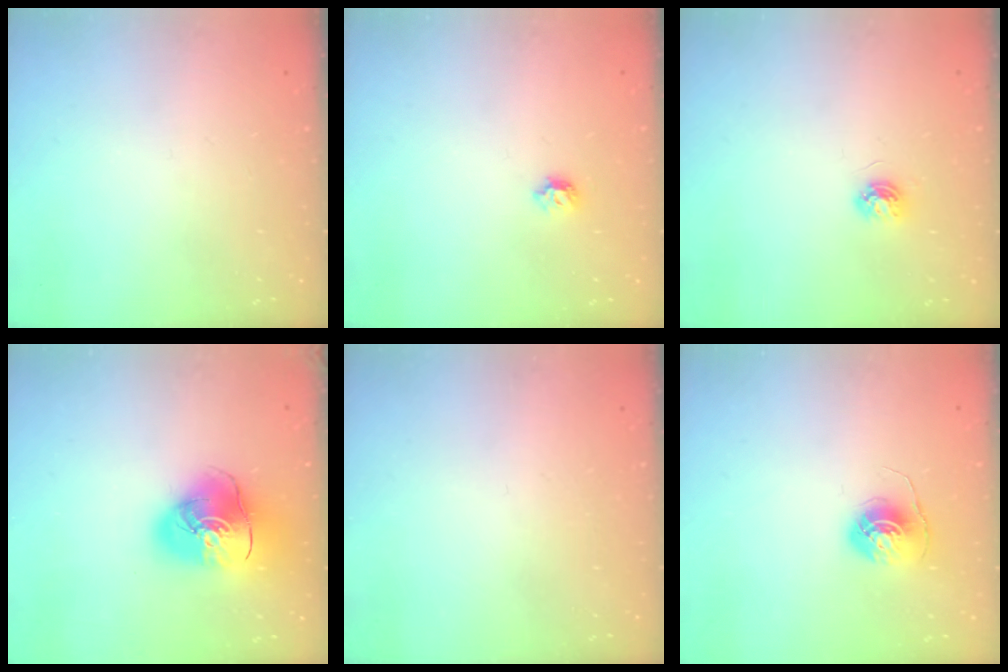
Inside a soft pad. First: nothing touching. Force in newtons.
{"total": 5.9, "press": 5.8, "slide": 0.9}
{"total": 5.2, "press": 5.1, "slide": 0.6}
{"total": 14.7, "press": 14.5, "slide": 2.2}
{"total": 0.9, "press": 0.9, "slide": 0.1}
{"total": 6.0, "press": 6.0, "slide": 0.5}